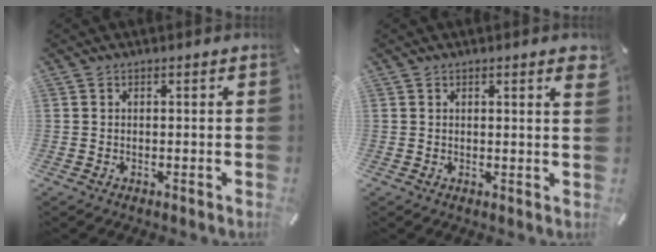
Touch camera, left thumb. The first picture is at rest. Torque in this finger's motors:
{"motor_torque": [0.18, -0.21, 0.06, 0.05, 0.01]}